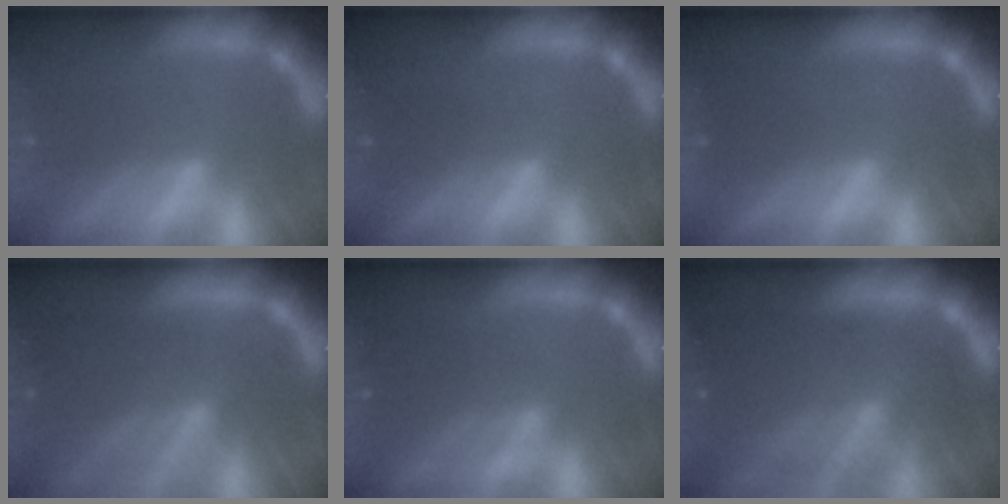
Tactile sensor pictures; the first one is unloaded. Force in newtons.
{"total": 1.5}
{"total": 1.0}
{"total": 7.1}
{"total": 4.0}
{"total": 9.1}